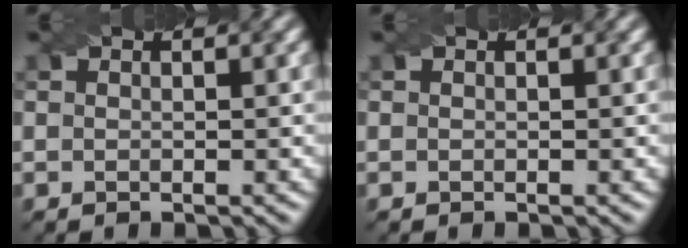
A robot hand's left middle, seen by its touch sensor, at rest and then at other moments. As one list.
[{"total": 0.0}]